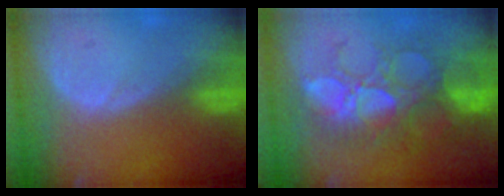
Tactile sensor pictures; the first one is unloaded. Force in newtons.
{"total": 10.8, "press": 9.9, "slide": 4.4}